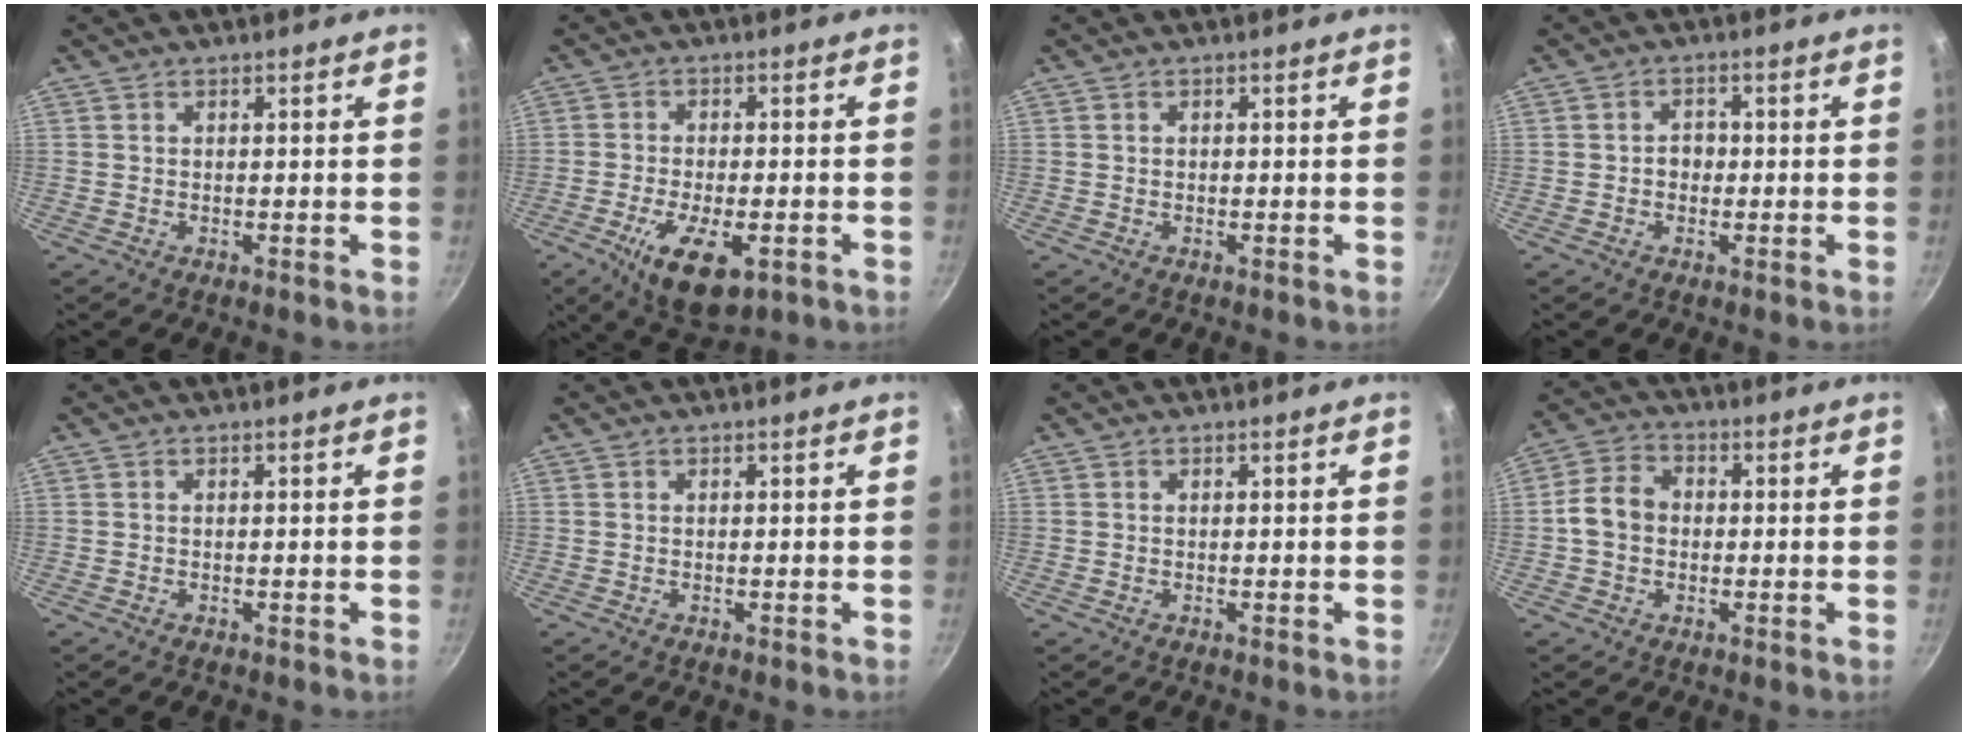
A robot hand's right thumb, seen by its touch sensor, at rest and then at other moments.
{"total": 11.2, "force": [-4.7, 4.9, 9.0], "torque": [-0.150, -0.002, -0.069]}
{"total": 0.0}
{"total": 2.6, "force": [-0.4, 2.1, 1.4], "torque": [-0.004, 0.008, -0.013]}
{"total": 0.0}
{"total": 0.0}
{"total": 0.0}
{"total": 7.1, "force": [-0.4, 5.6, 4.3], "torque": [-0.073, 0.023, -0.017]}